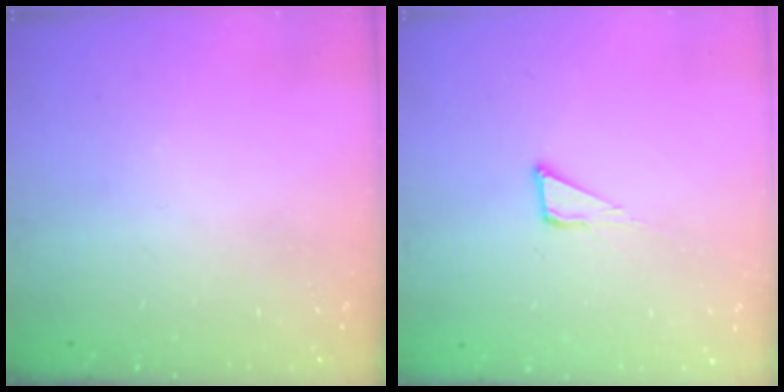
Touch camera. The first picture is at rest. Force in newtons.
{"total": 3.5, "press": 3.5, "slide": 0.2}